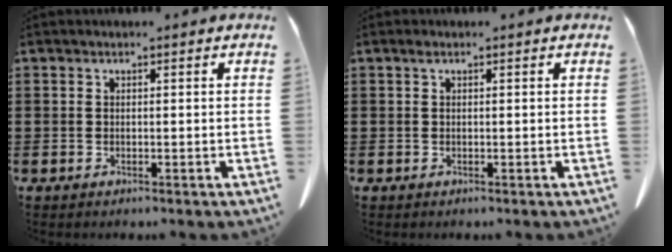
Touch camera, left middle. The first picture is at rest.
{"total": 0.5, "force": [0.3, 0.2, 0.4], "torque": [-0.010, 0.001, 0.005]}